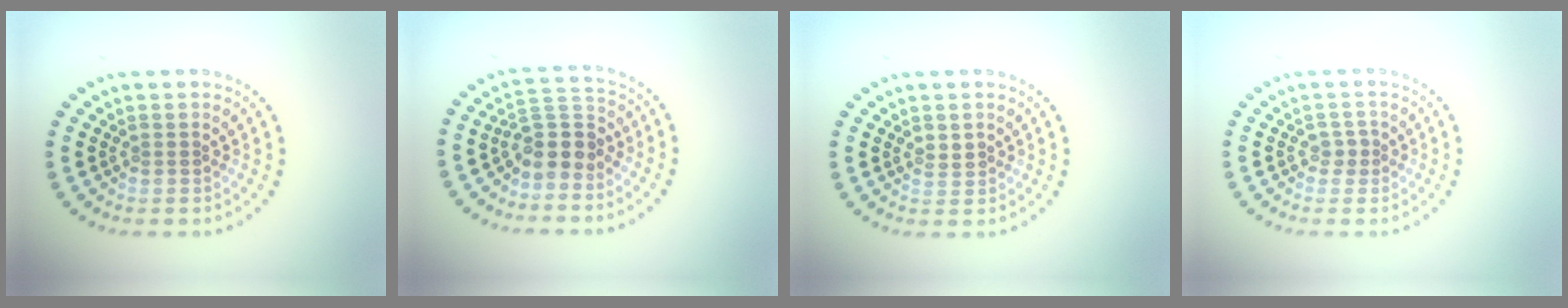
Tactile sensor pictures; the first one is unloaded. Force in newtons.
{"total": 3.4, "press": 2.8, "slide": 1.9}
{"total": 0.9, "press": 0.8, "slide": 0.4}
{"total": 1.1, "press": 1.0, "slide": 0.4}